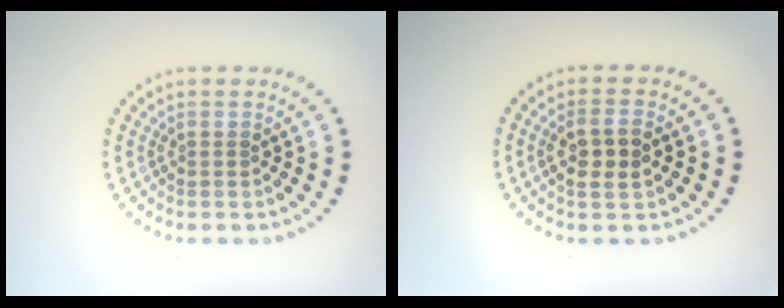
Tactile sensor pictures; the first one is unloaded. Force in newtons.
{"total": 2.8, "press": 2.8, "slide": 0.6}